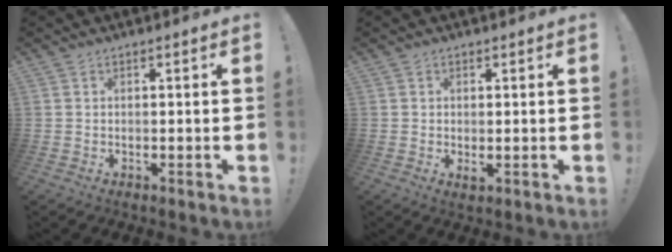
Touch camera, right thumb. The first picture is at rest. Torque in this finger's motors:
{"motor_torque": [-0.26, 0.10, 0.23, 0.13, 0.02]}